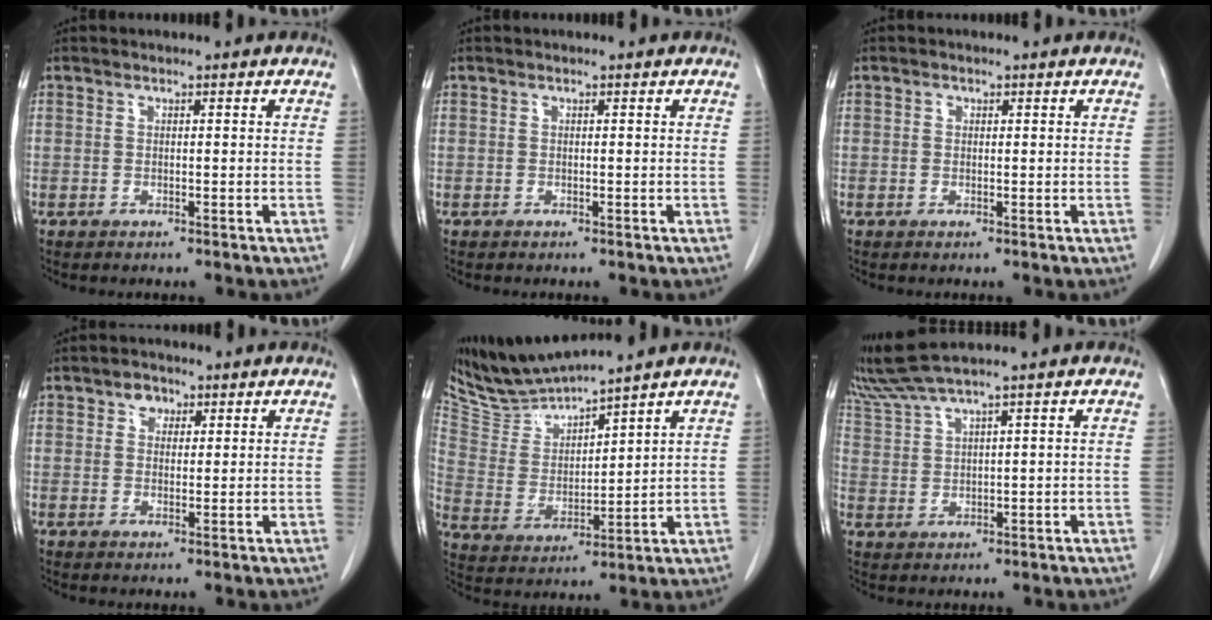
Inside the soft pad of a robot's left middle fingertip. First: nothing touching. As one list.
[{"total": 0.0}, {"total": 0.6, "force": [0.2, 0.4, 0.2], "torque": [-0.005, -0.001, 0.003]}, {"total": 2.5, "force": [1.3, 1.8, 1.1], "torque": [-0.019, 0.004, 0.021]}, {"total": 9.3, "force": [9.1, -0.7, 2.0], "torque": [-0.058, -0.004, 0.196]}, {"total": 4.7, "force": [4.1, -1.6, 1.8], "torque": [-0.053, 0.005, 0.093]}]